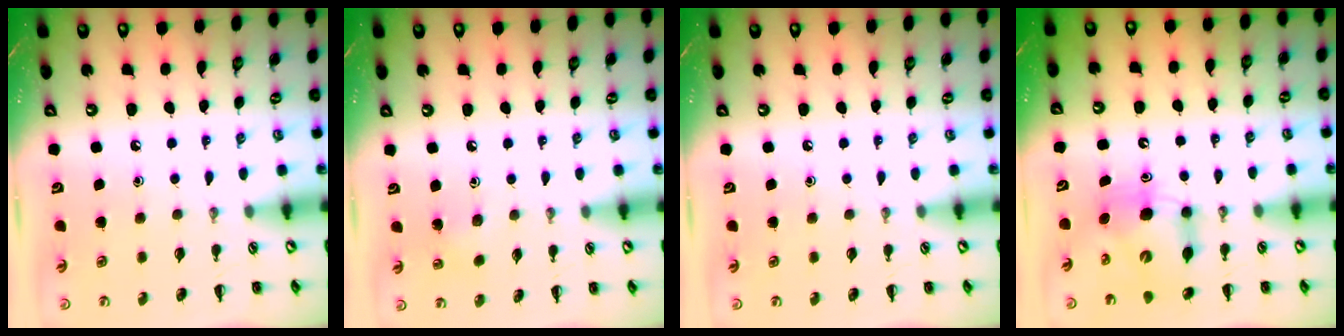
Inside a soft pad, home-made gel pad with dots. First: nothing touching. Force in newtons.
{"total": 5.0, "press": 4.8, "slide": 1.5}
{"total": 0.0}
{"total": 7.2, "press": 7.0, "slide": 1.6}